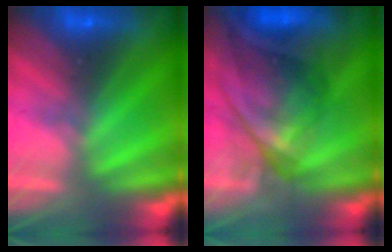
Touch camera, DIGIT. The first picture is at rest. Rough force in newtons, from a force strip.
{"total": 8.2}